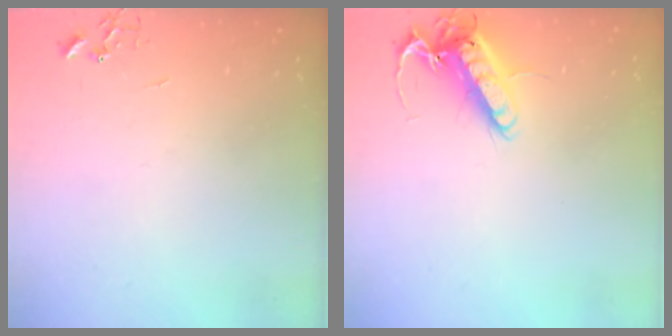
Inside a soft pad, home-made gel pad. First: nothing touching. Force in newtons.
{"total": 14.4, "press": 14.2, "slide": 2.2}